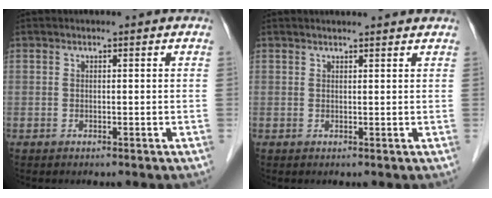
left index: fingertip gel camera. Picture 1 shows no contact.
{"total": 4.2, "force": [4.1, 0.3, 1.0], "torque": [-0.016, 0.019, 0.048]}